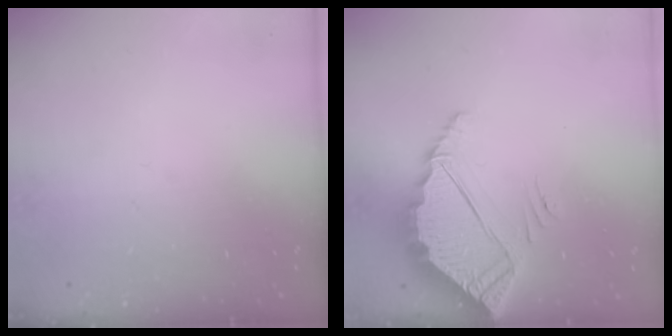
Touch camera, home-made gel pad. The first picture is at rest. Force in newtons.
{"total": 4.5, "press": 4.4, "slide": 0.3}